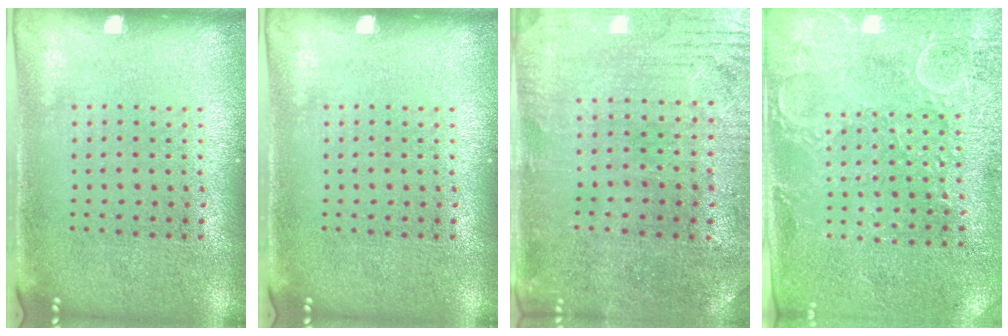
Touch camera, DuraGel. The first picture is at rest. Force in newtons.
{"total": 0.0}
{"total": 0.9, "press": 0.7, "slide": 0.6}
{"total": 2.8, "press": 2.7, "slide": 0.7}